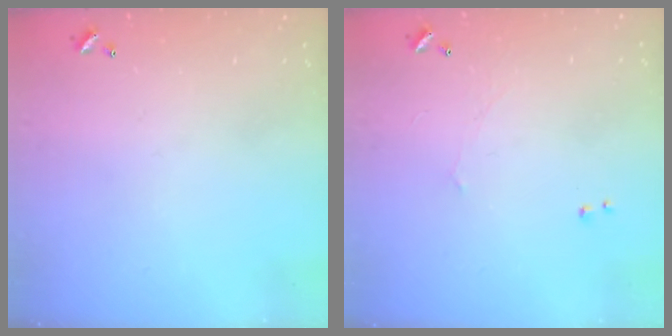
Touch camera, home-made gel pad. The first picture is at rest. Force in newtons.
{"total": 0.7, "press": 0.1, "slide": 0.7}